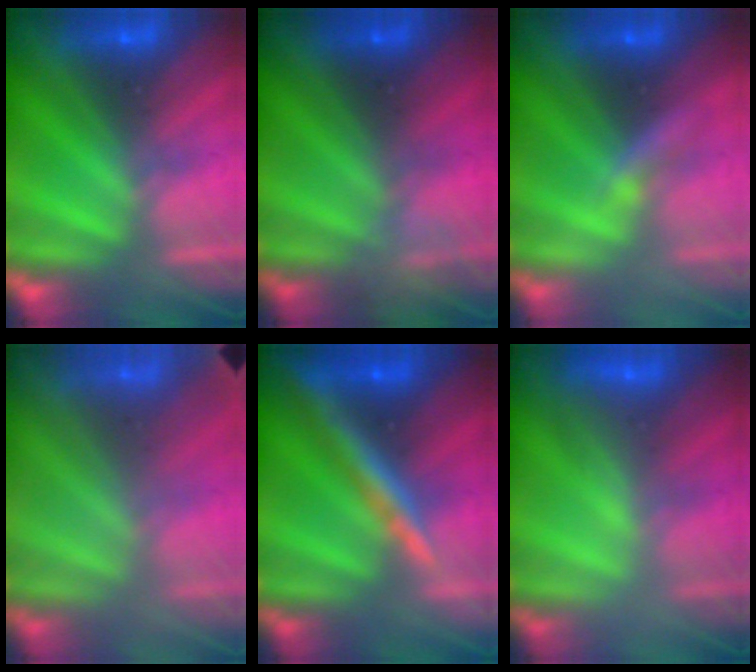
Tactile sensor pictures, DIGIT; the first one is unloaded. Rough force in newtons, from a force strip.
{"total": 2.3}
{"total": 2.2}
{"total": 1.8}
{"total": 7.5}
{"total": 2.3}